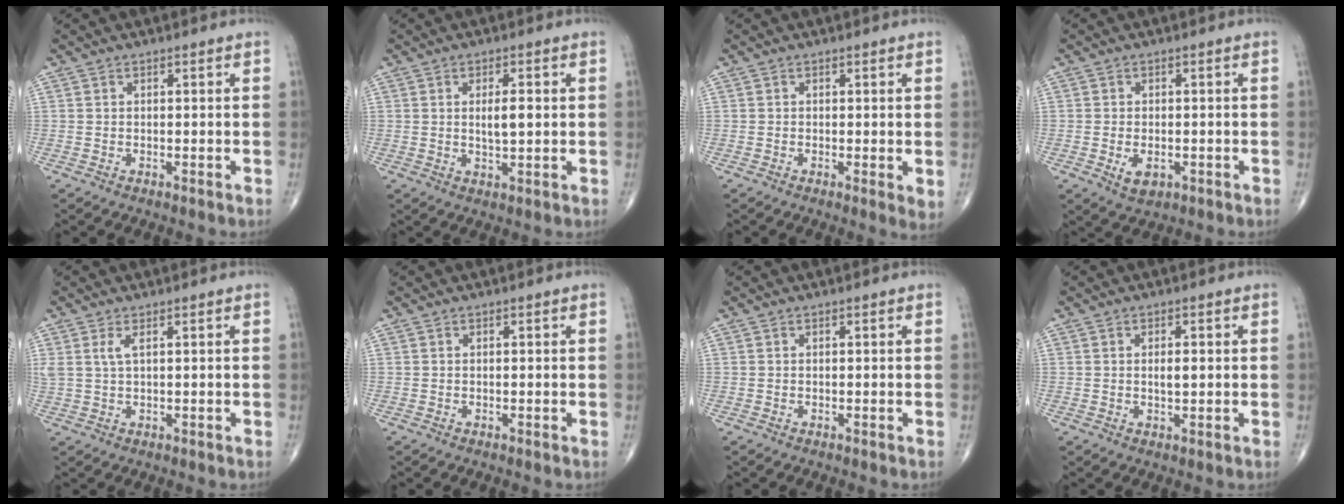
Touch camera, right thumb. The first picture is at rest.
{"total": 4.3, "force": [0.7, 1.4, 4.0], "torque": [-0.065, -0.005, 0.012]}
{"total": 2.2, "force": [0.0, 0.6, 2.1], "torque": [-0.031, -0.008, -0.005]}
{"total": 3.7, "force": [-1.1, 2.3, 2.6], "torque": [-0.040, -0.001, -0.008]}
{"total": 2.5, "force": [1.1, 0.7, 2.1], "torque": [-0.056, 0.003, 0.029]}
{"total": 0.0}
{"total": 0.0}
{"total": 2.5, "force": [0.3, 0.9, 2.3], "torque": [-0.038, -0.002, 0.005]}